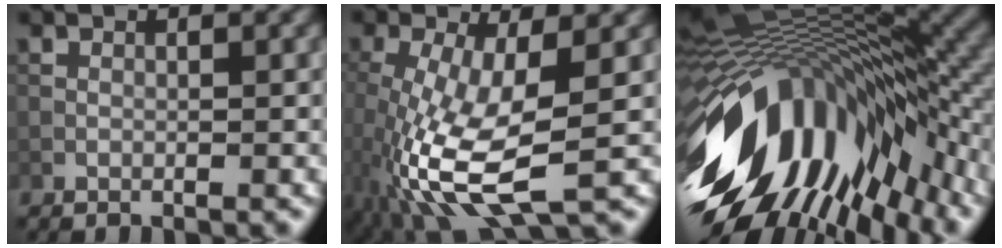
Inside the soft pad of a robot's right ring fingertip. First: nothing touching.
{"total": 10.1, "force": [-3.2, 3.5, 8.9], "torque": [-0.211, -0.017, -0.059]}
{"total": 16.4, "force": [-5.1, 8.2, 13.3], "torque": [-0.237, 0.022, -0.102]}